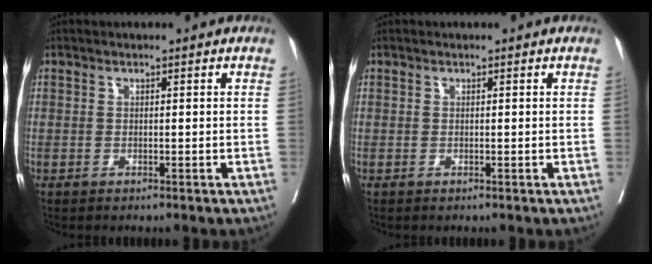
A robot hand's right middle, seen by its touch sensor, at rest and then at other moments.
{"total": 0.0}